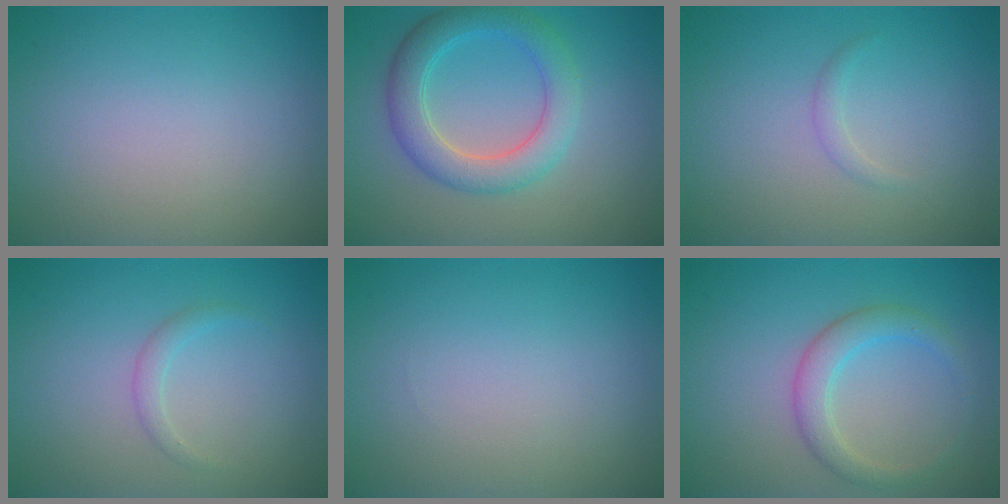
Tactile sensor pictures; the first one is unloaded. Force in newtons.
{"total": 4.7, "press": 4.7, "slide": 0.1}
{"total": 0.8, "press": 0.8, "slide": 0.0}
{"total": 1.1, "press": 1.1, "slide": 0.0}
{"total": 0.0}
{"total": 2.8, "press": 2.8, "slide": 0.2}